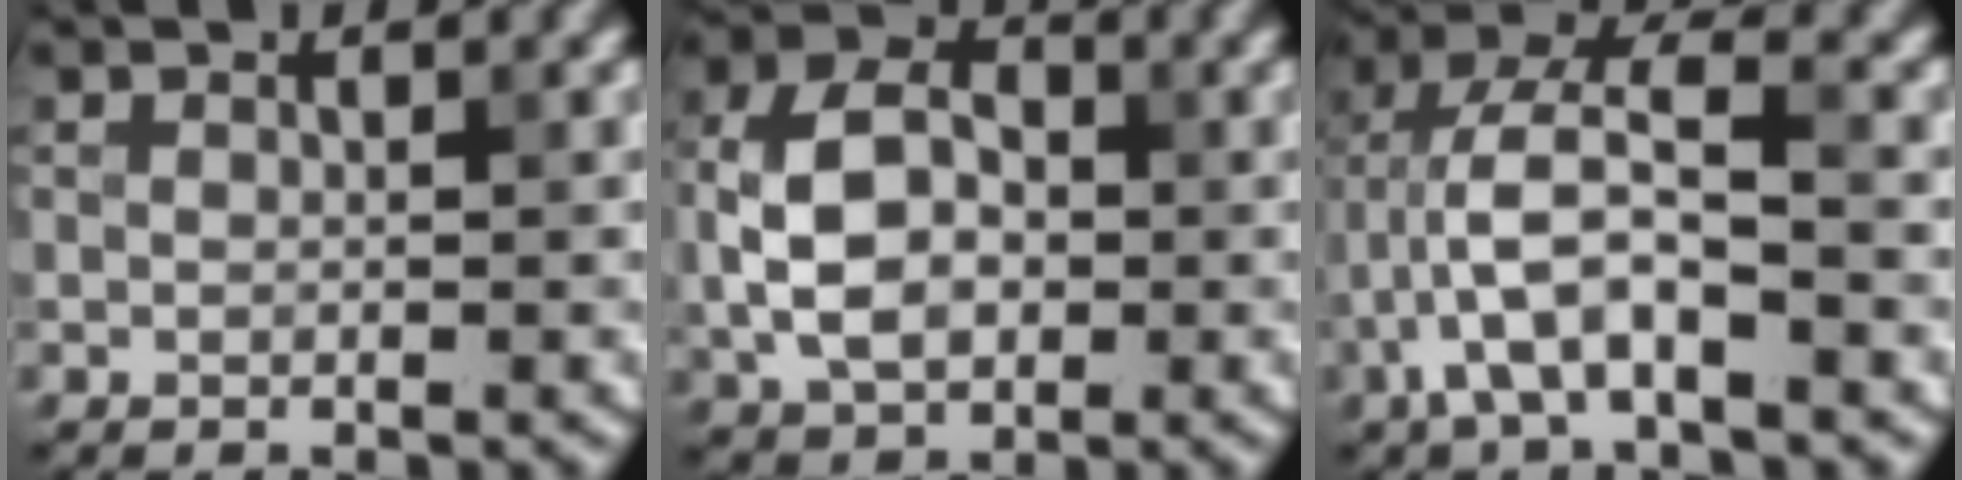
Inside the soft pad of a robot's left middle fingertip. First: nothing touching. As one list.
[{"total": 6.4, "force": [-0.4, 4.5, 4.6], "torque": [-0.085, 0.010, -0.014]}, {"total": 7.2, "force": [-2.3, 2.6, 6.4], "torque": [-0.129, 0.025, -0.047]}]